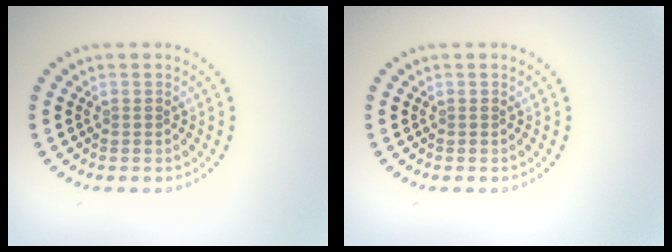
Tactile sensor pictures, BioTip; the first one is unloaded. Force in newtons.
{"total": 0.0}